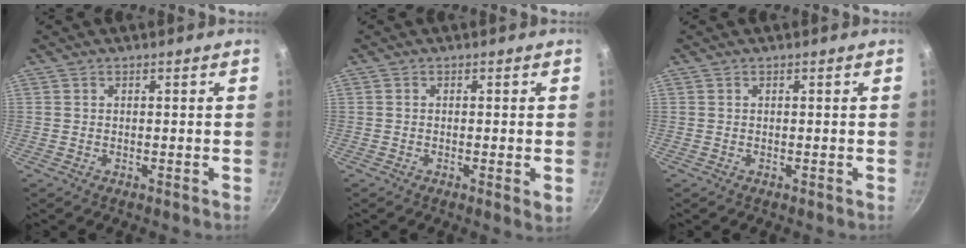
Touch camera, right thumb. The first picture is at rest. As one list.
[{"total": 2.1, "force": [-0.4, 0.3, 2.1], "torque": [-0.033, -0.007, -0.009]}, {"total": 0.0}]